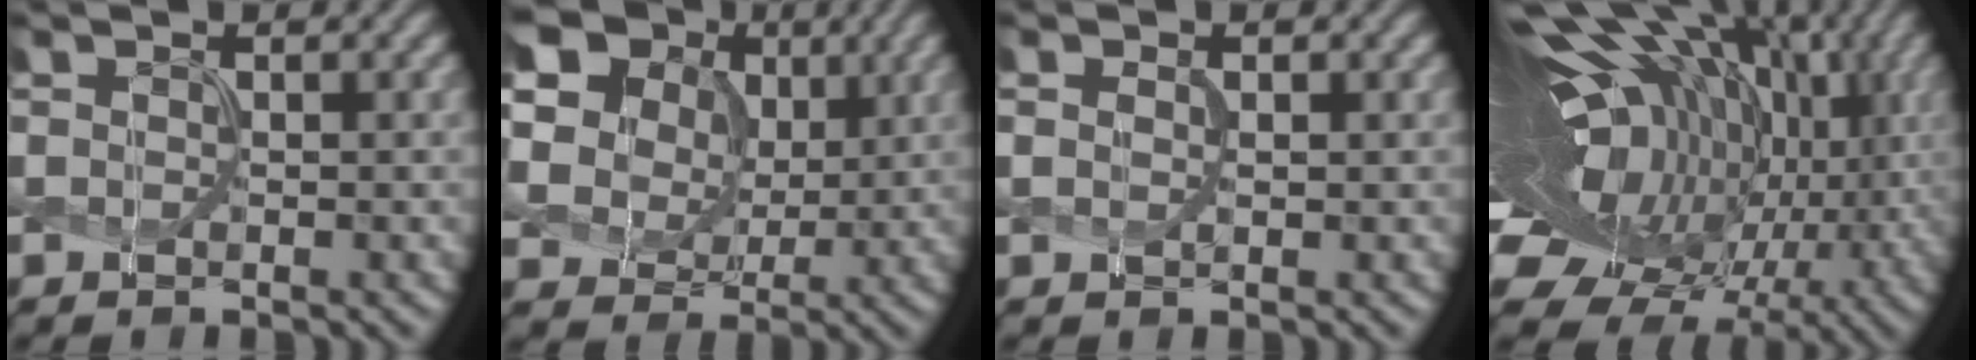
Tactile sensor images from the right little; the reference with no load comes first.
{"total": 13.6, "force": [4.6, 10.9, 6.6], "torque": [-0.164, 0.030, 0.095]}
{"total": 0.8, "force": [0.0, 0.3, 0.7], "torque": [-0.013, -0.004, 0.004]}
{"total": 20.0, "force": [2.1, 12.1, 15.8], "torque": [-0.256, 0.012, 0.058]}